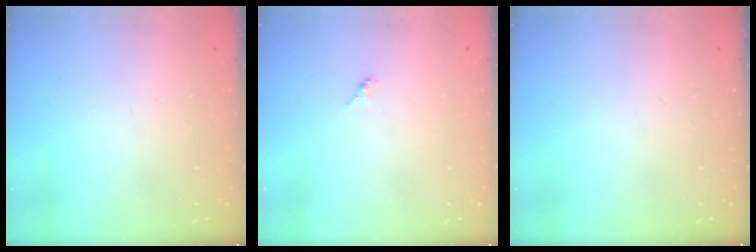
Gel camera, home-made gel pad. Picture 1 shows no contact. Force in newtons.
{"total": 1.5, "press": 1.4, "slide": 0.4}
{"total": 0.0}